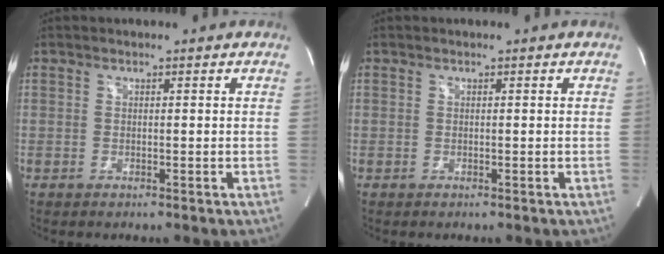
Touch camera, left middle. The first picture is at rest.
{"total": 0.0}